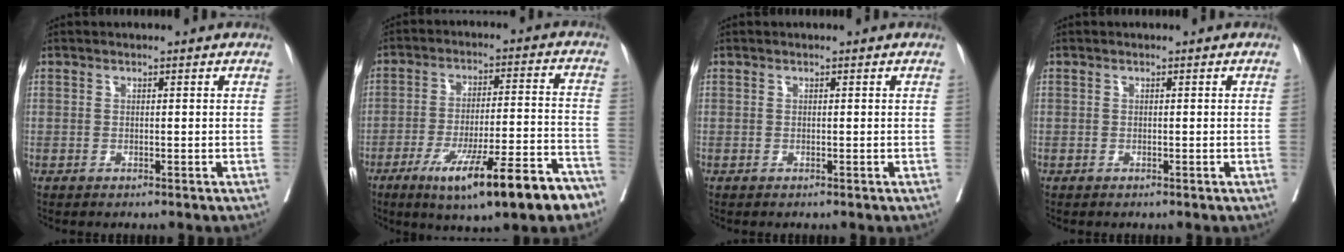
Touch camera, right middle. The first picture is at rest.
{"total": 17.0, "force": [-10.5, 1.8, 13.2], "torque": [-0.169, -0.011, -0.160]}
{"total": 0.0}
{"total": 0.0}